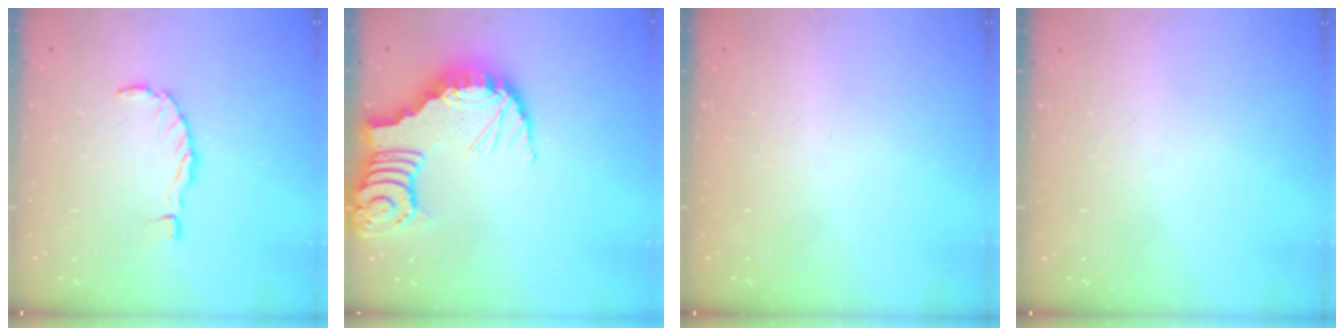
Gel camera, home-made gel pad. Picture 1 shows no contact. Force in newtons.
{"total": 9.3, "press": 9.2, "slide": 0.9}
{"total": 1.6, "press": 1.5, "slide": 0.2}
{"total": 0.0}